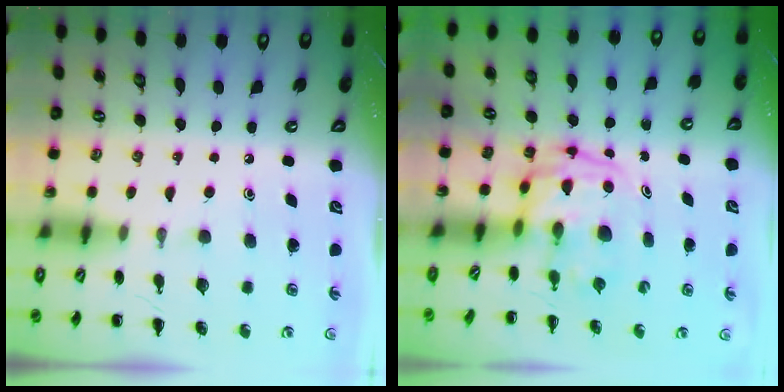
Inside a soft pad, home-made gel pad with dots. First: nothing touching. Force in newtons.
{"total": 3.9, "press": 3.9, "slide": 0.6}